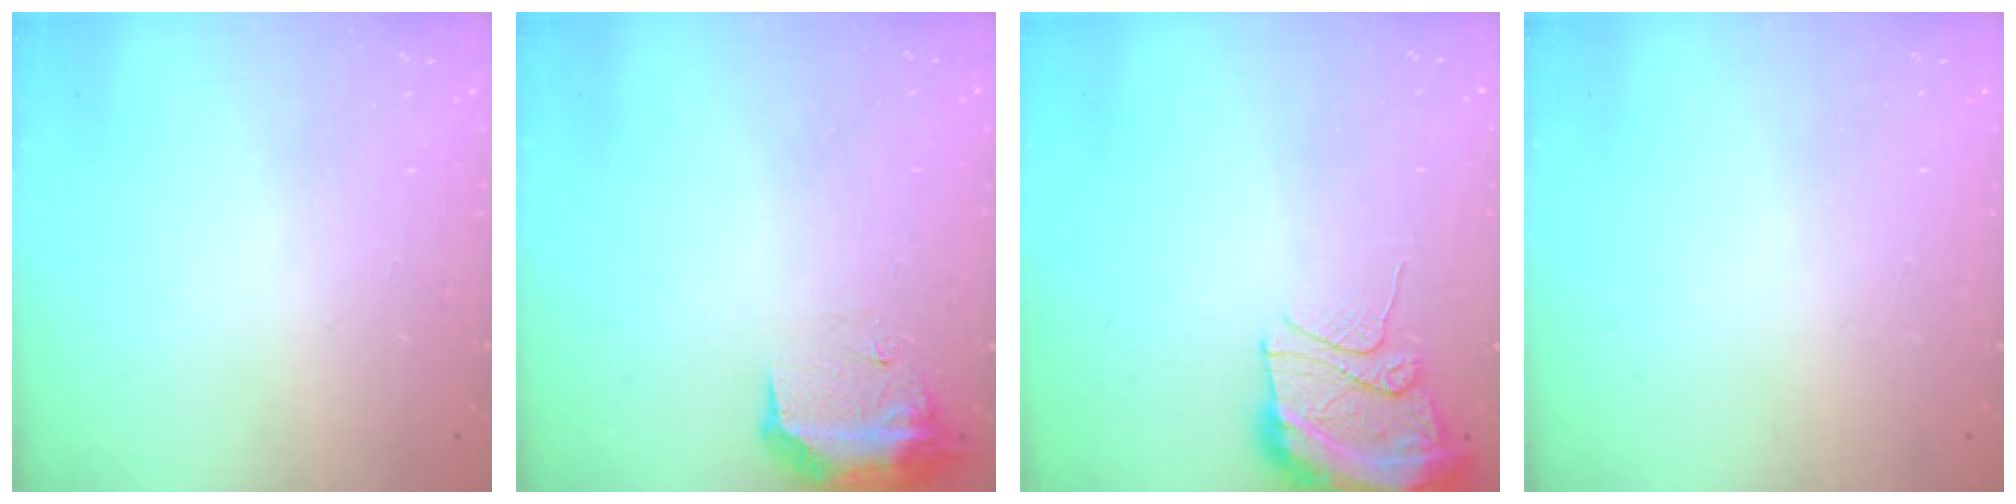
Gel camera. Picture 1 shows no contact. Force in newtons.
{"total": 15.7, "press": 10.5, "slide": 11.7}
{"total": 12.4, "press": 12.3, "slide": 1.6}
{"total": 0.0}